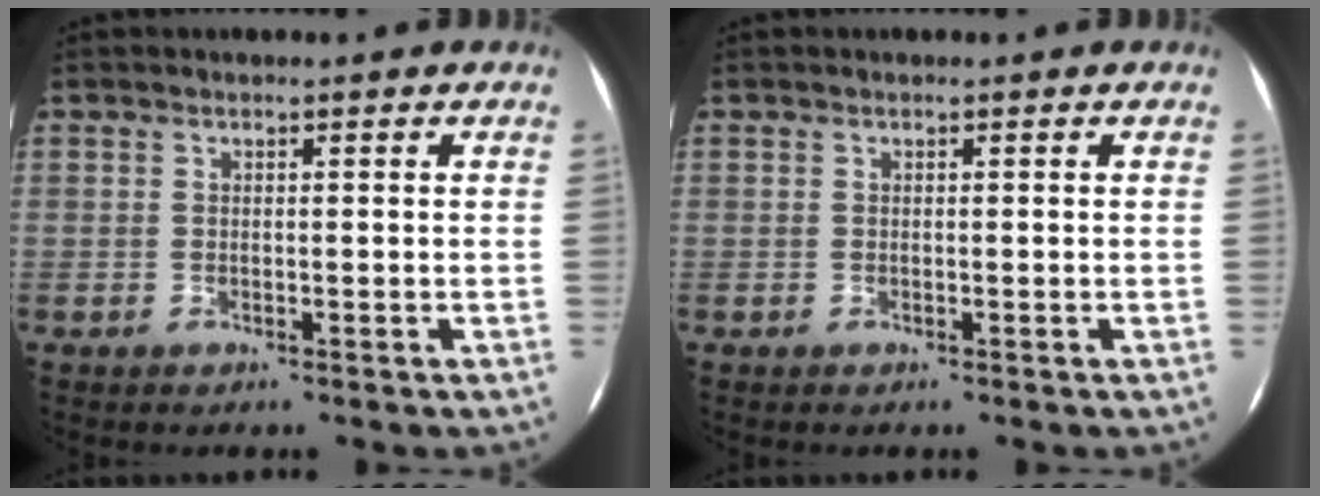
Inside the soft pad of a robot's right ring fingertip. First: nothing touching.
{"total": 0.0}